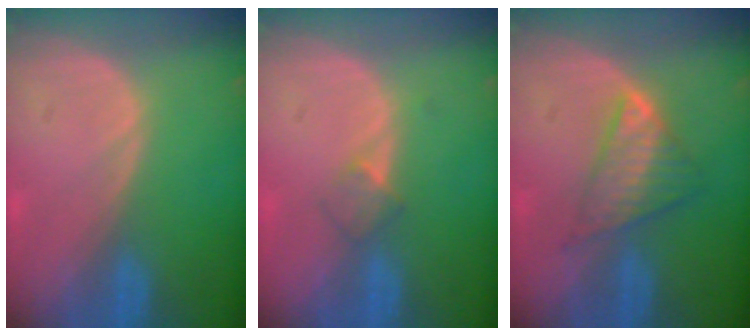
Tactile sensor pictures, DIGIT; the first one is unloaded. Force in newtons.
{"total": 2.3, "press": 2.0, "slide": 1.1}
{"total": 5.8, "press": 5.5, "slide": 2.1}